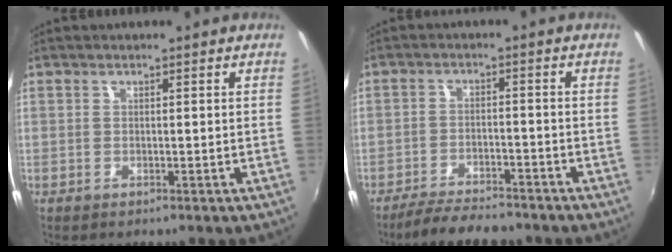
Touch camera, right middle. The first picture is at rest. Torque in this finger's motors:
{"motor_torque": [0.58, -0.54, -0.15, -0.07]}